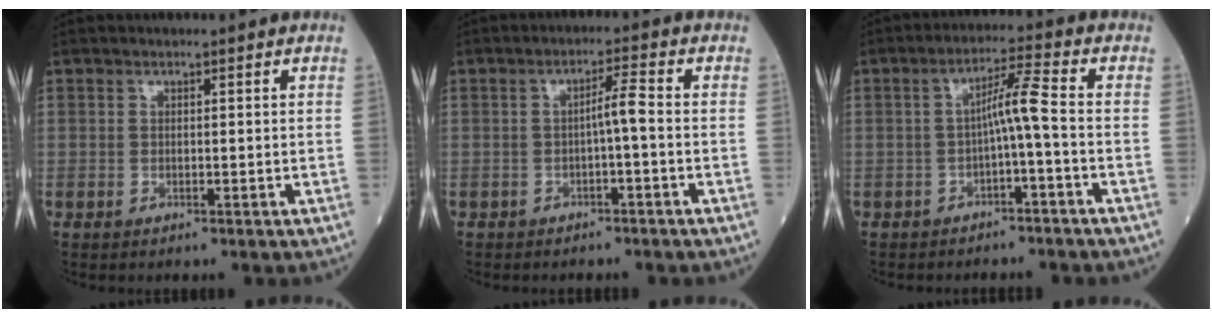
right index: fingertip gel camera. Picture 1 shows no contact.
{"total": 2.9, "force": [-0.6, 0.0, 2.8], "torque": [-0.045, 0.006, -0.012]}
{"total": 4.7, "force": [-1.1, -0.5, 4.6], "torque": [-0.078, 0.018, -0.018]}